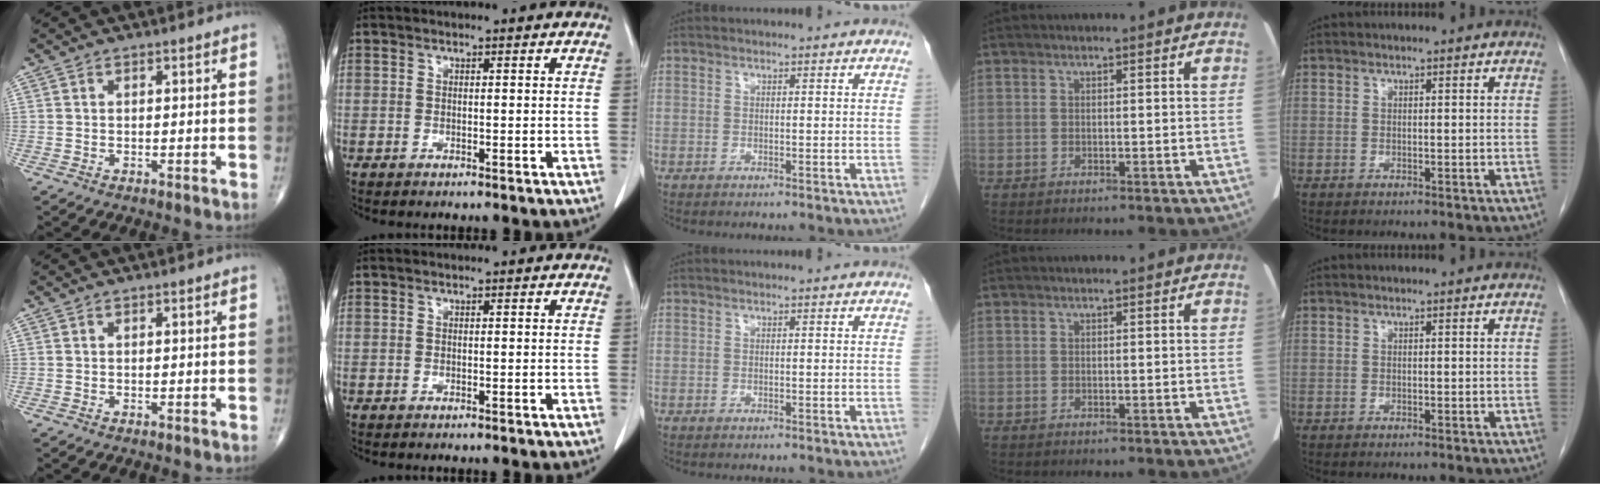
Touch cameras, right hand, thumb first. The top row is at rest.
{}